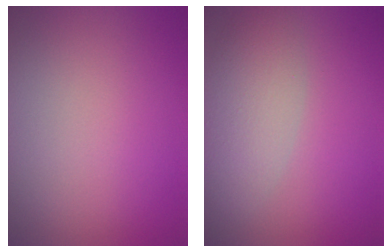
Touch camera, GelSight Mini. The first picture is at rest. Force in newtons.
{"total": 4.6, "press": 4.6, "slide": 0.2}